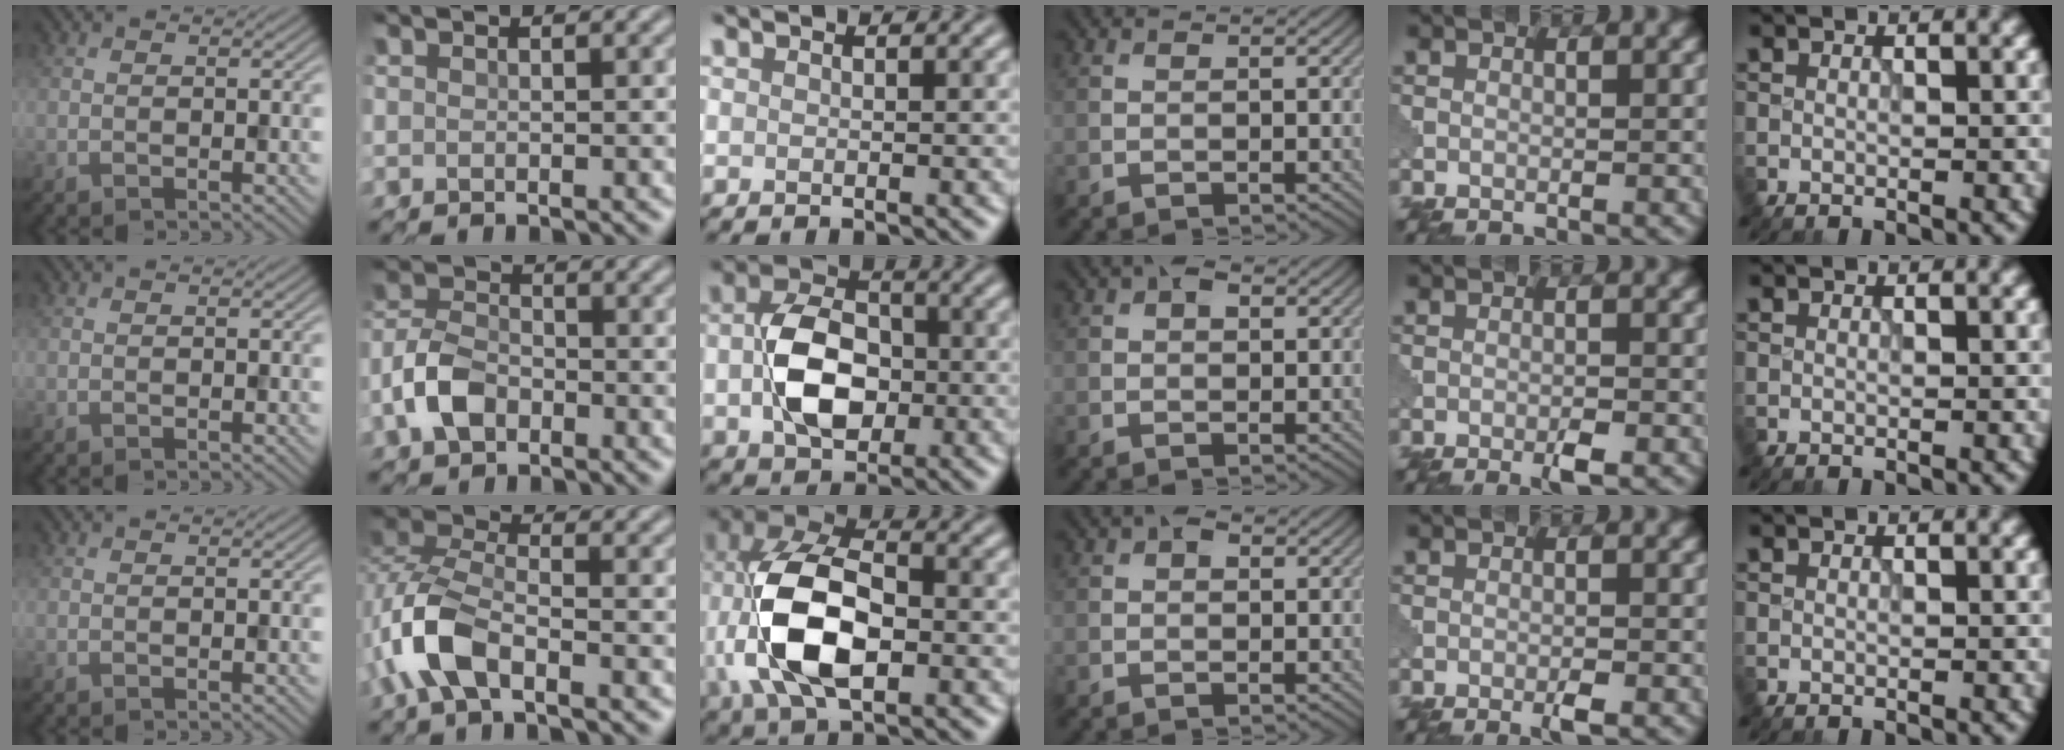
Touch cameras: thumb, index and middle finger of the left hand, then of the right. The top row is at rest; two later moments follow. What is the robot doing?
{"motion": "assemble", "object": "puzzle pieces"}